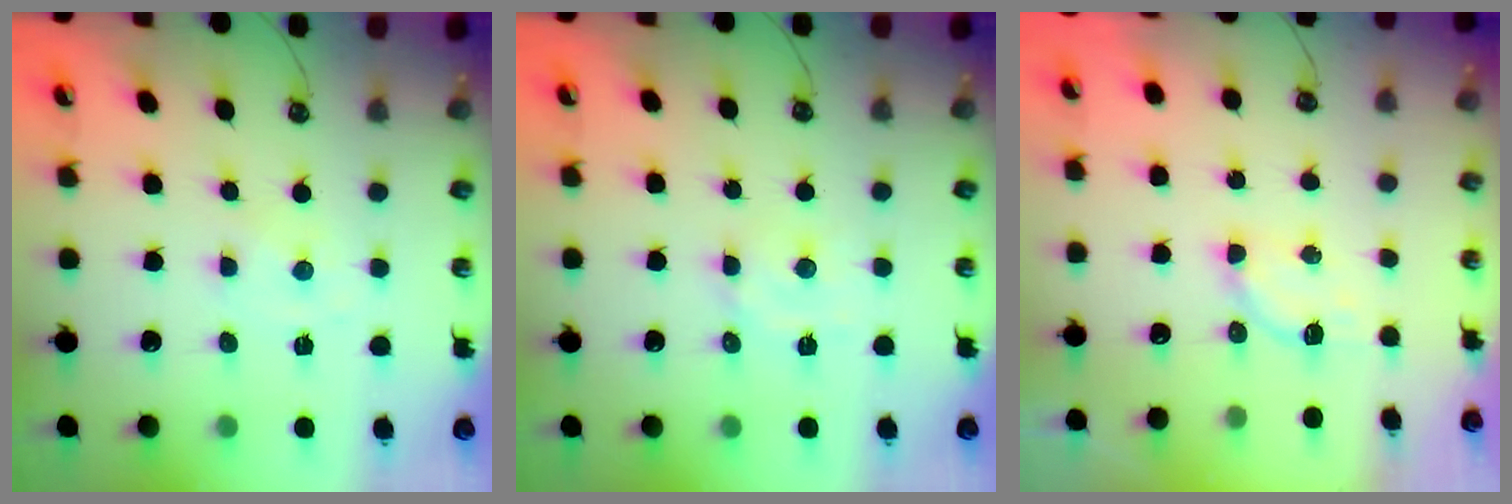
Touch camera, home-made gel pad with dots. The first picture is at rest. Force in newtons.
{"total": 5.4, "press": 5.4, "slide": 0.3}
{"total": 4.0, "press": 3.9, "slide": 0.6}